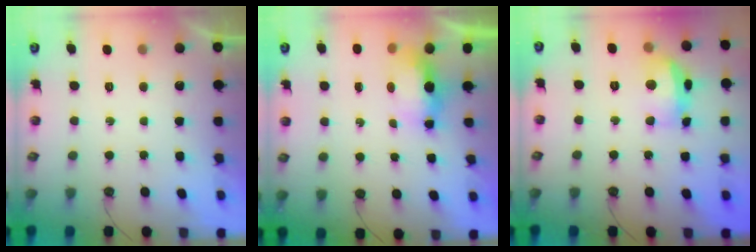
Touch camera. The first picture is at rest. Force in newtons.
{"total": 5.9, "press": 5.8, "slide": 0.7}
{"total": 13.4, "press": 13.3, "slide": 1.3}